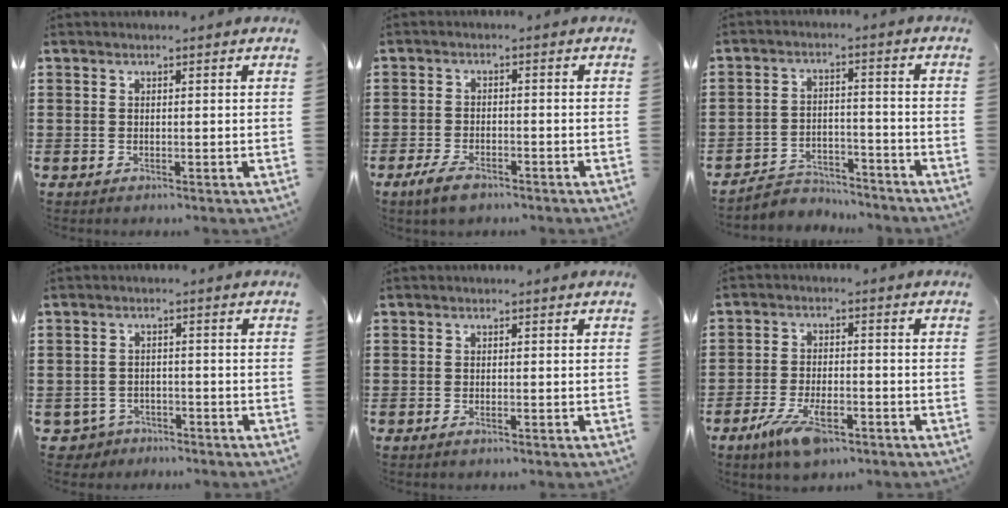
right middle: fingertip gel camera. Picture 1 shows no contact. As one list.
[{"total": 3.3, "force": [-2.4, 1.4, 1.8], "torque": [-0.046, 0.001, -0.048]}, {"total": 4.5, "force": [-4.4, 0.9, 0.3], "torque": [-0.019, 0.004, -0.094]}, {"total": 2.7, "force": [-2.5, 1.1, -0.1], "torque": [-0.016, -0.004, -0.059]}, {"total": 0.6, "force": [-0.3, 0.2, 0.5], "torque": [-0.011, -0.003, -0.006]}, {"total": 6.9, "force": [-3.9, 2.6, 5.1], "torque": [-0.105, 0.000, -0.071]}]